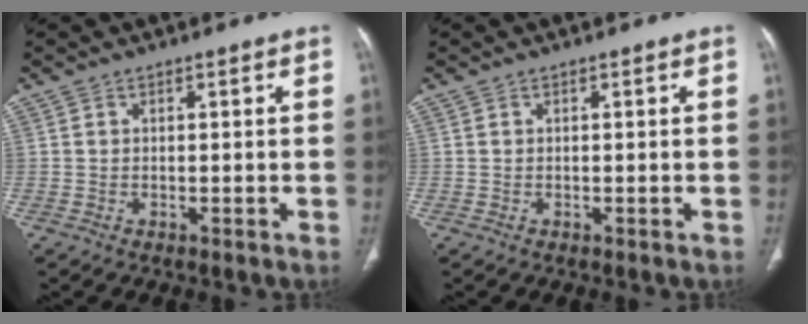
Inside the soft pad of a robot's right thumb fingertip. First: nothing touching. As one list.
[{"total": 0.0}]